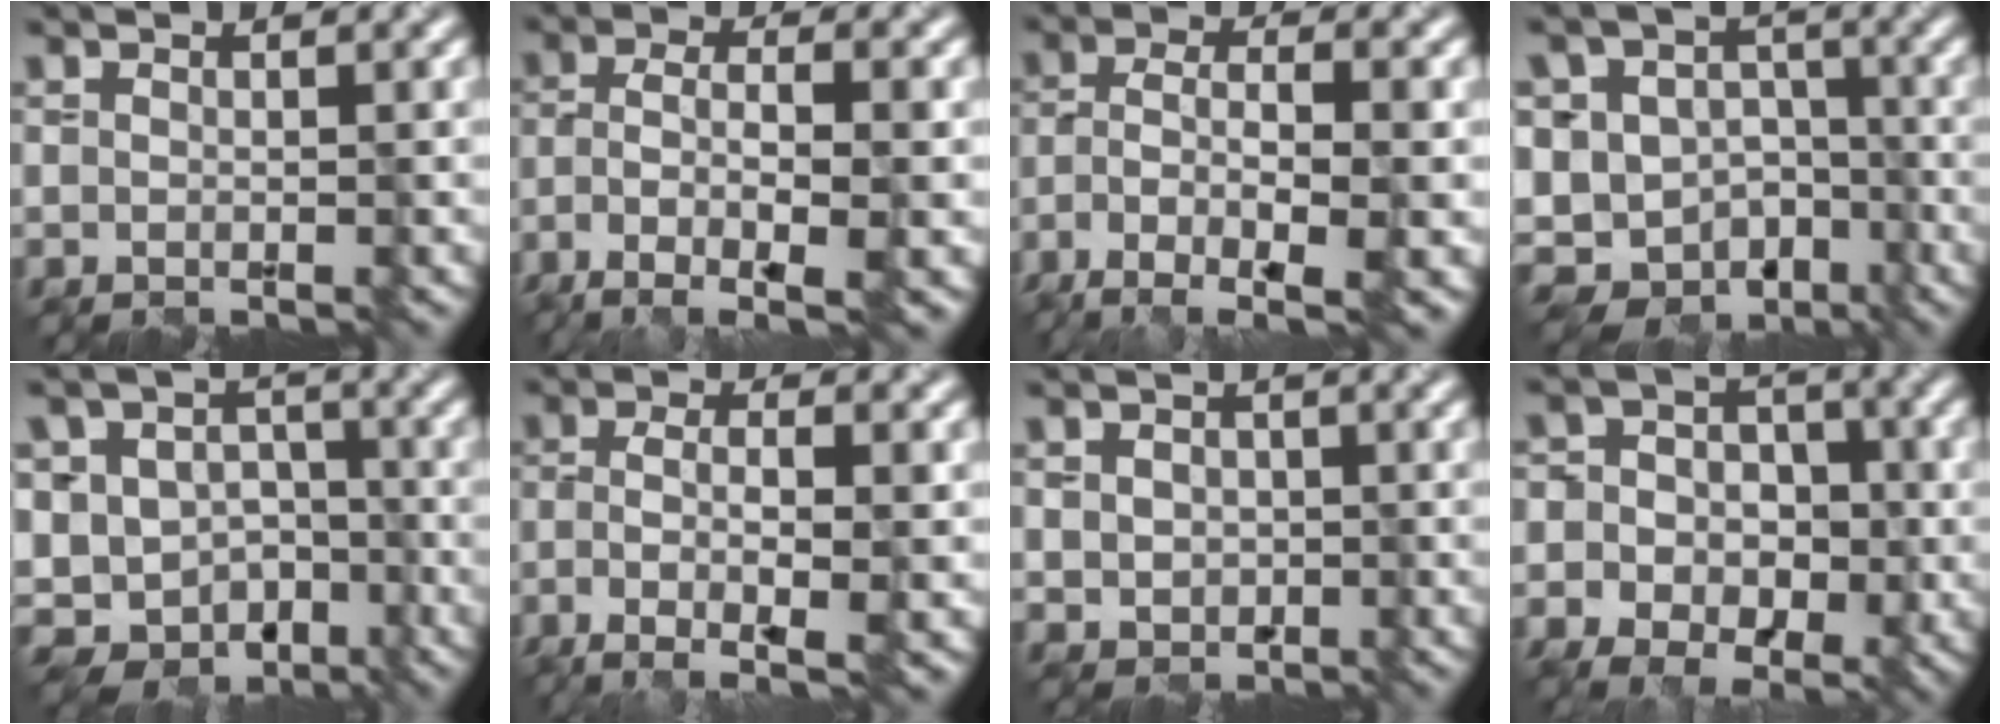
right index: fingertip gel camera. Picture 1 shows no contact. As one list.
[{"total": 6.1, "force": [-3.4, 1.1, 5.0], "torque": [-0.091, 0.006, -0.055]}, {"total": 6.8, "force": [-4.1, 1.3, 5.2], "torque": [-0.097, 0.008, -0.065]}, {"total": 12.7, "force": [-7.6, 8.9, 4.9], "torque": [-0.078, -0.012, -0.094]}, {"total": 11.4, "force": [-6.7, 7.9, 4.9], "torque": [-0.073, -0.010, -0.081]}, {"total": 5.1, "force": [-2.1, 0.9, 4.5], "torque": [-0.081, -0.002, -0.030]}, {"total": 2.4, "force": [-0.6, 2.0, 1.1], "torque": [-0.027, 0.005, 0.002]}, {"total": 7.7, "force": [-2.8, 6.5, 3.0], "torque": [-0.032, 0.016, -0.062]}]